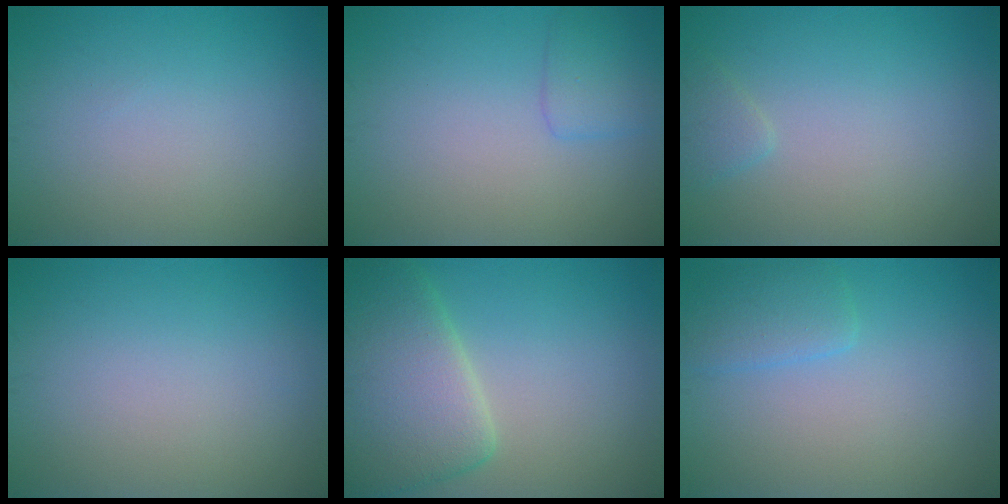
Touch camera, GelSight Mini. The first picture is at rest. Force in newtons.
{"total": 2.0, "press": 1.9, "slide": 0.1}
{"total": 1.1, "press": 1.1, "slide": 0.1}
{"total": 0.0}
{"total": 7.4, "press": 7.4, "slide": 0.7}
{"total": 2.4, "press": 2.3, "slide": 0.2}